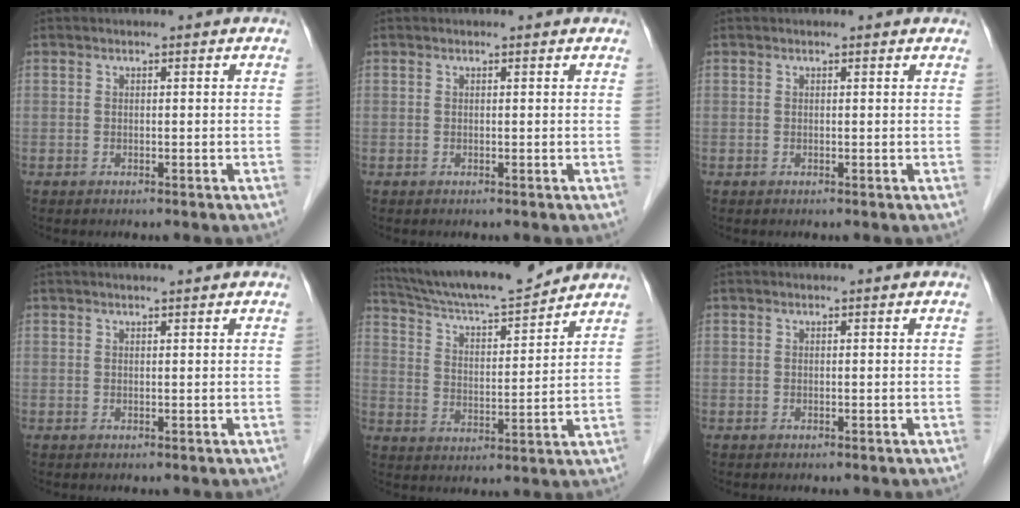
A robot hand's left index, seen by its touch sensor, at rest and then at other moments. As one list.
[{"total": 0.9, "force": [0.7, 0.5, 0.1], "torque": [0.003, 0.009, 0.009]}, {"total": 1.6, "force": [1.4, 0.7, 0.3], "torque": [0.004, 0.012, 0.014]}, {"total": 2.3, "force": [1.9, 0.4, 1.2], "torque": [-0.007, 0.012, 0.029]}, {"total": 15.8, "force": [14.6, 1.5, 5.8], "torque": [-0.101, 0.005, 0.244]}, {"total": 0.0}]